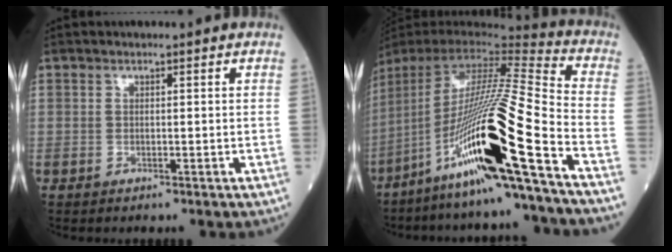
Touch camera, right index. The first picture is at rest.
{"total": 23.5, "force": [-11.5, -0.9, 20.5], "torque": [-0.383, -0.038, -0.215]}